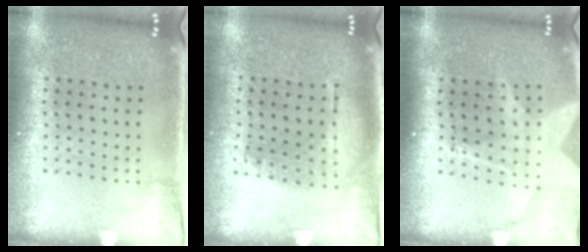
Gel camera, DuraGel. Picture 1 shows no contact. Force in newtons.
{"total": 1.0, "press": 0.9, "slide": 0.4}
{"total": 2.0, "press": 1.6, "slide": 1.3}